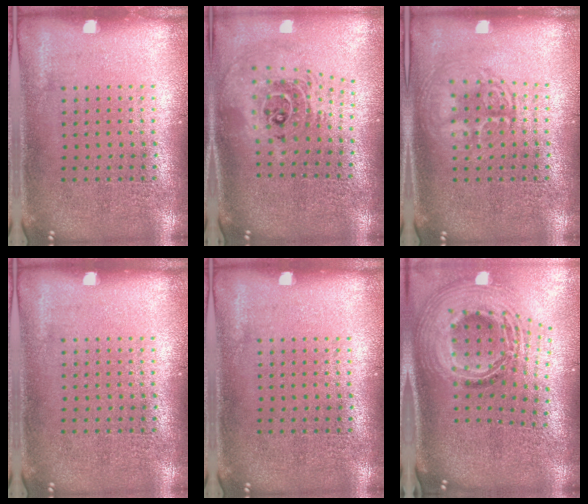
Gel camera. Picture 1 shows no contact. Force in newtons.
{"total": 2.3, "press": 1.8, "slide": 1.5}
{"total": 1.4, "press": 1.4, "slide": 0.1}
{"total": 0.0}
{"total": 0.0}
{"total": 2.6, "press": 1.9, "slide": 1.8}